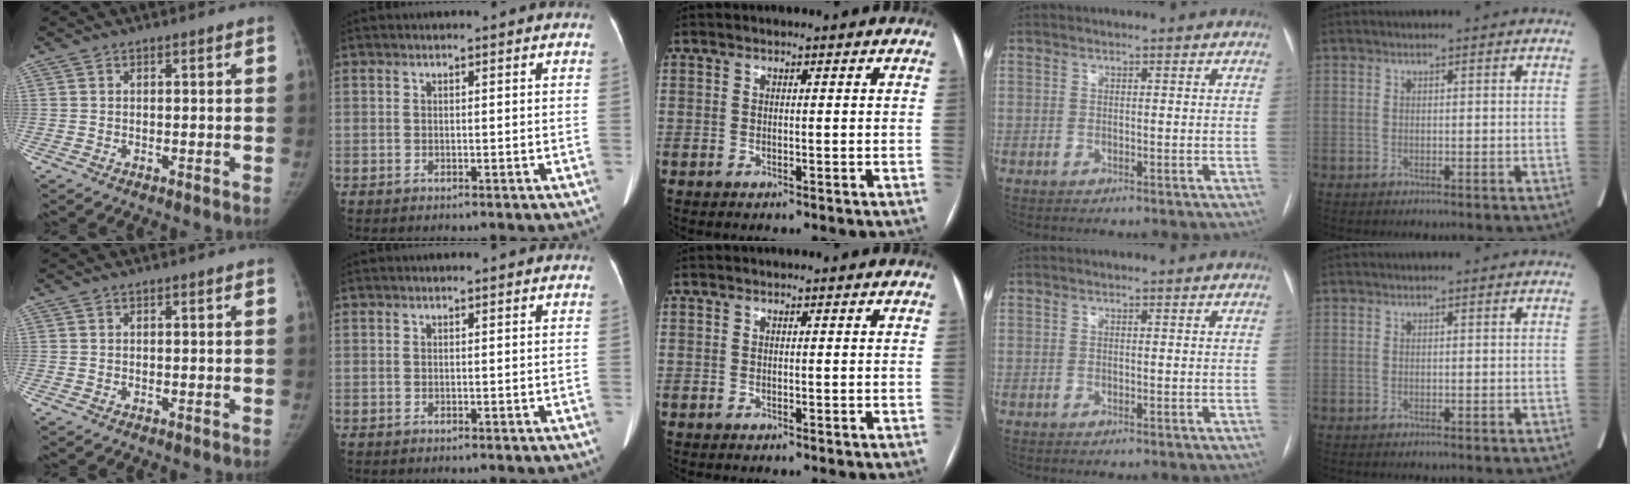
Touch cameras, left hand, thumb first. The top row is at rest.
{}